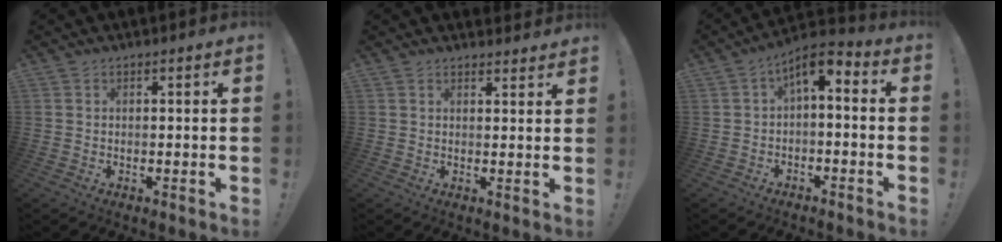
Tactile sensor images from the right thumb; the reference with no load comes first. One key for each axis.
{"total": 2.5, "fx": 2.2, "fy": 1.2, "fz": 0.1, "tx": 0.018, "ty": -0.016, "tz": 0.038}
{"total": 5.8, "fx": 0.7, "fy": 2.3, "fz": 5.3, "tx": -0.085, "ty": -0.003, "tz": 0.012}